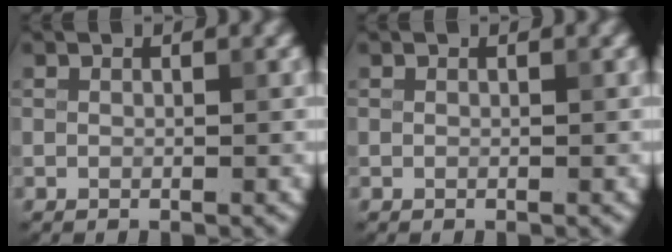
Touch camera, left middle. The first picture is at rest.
{"total": 0.0}